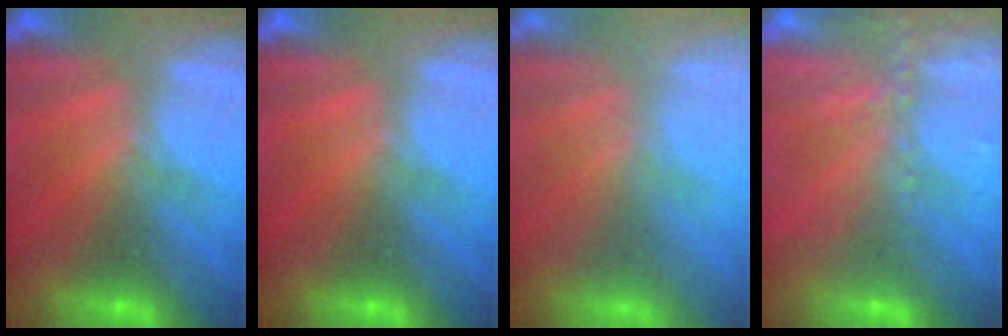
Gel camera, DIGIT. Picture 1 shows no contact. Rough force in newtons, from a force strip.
{"total": 0.0}
{"total": 8.7}
{"total": 5.8}